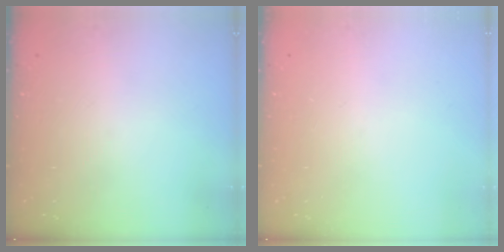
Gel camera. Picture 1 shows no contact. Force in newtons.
{"total": 0.0}